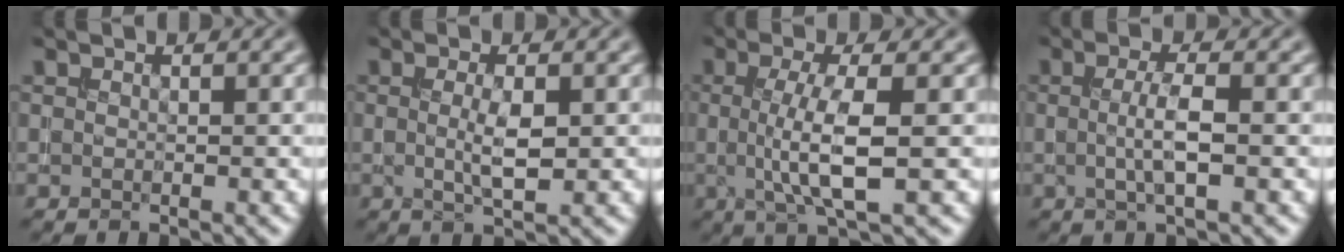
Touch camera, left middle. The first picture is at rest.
{"total": 2.6, "force": [0.0, 0.6, 2.5], "torque": [-0.051, 0.001, 0.001]}
{"total": 5.3, "force": [-0.3, 1.2, 5.2], "torque": [-0.101, -0.001, -0.005]}
{"total": 3.0, "force": [-0.1, 0.6, 2.9], "torque": [-0.056, 0.002, -0.003]}